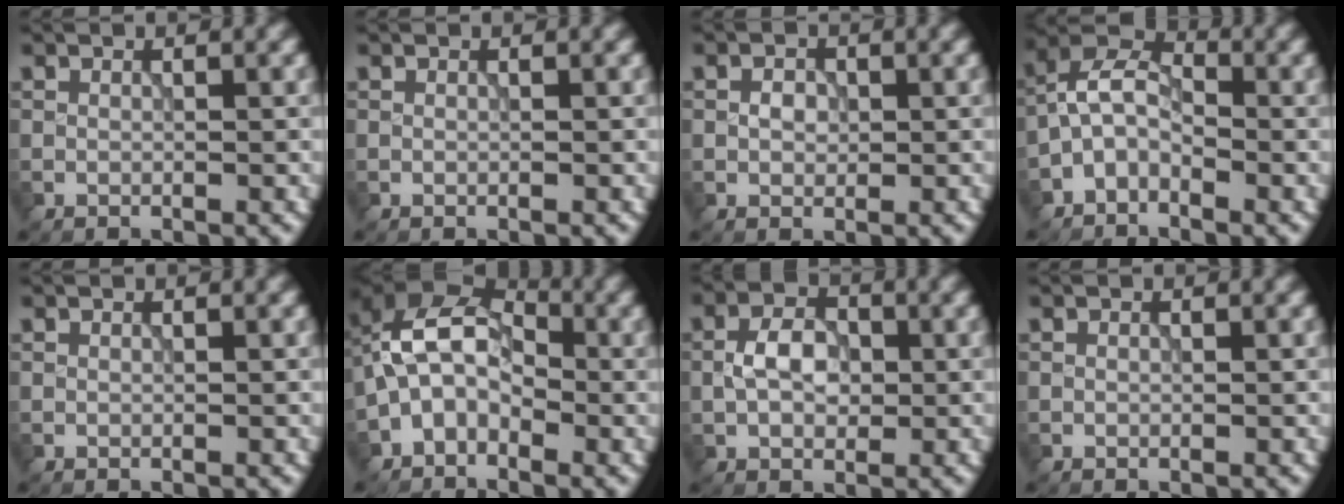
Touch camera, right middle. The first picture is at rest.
{"total": 0.0}
{"total": 1.2, "force": [0.1, 1.0, 0.7], "torque": [-0.011, 0.002, -0.003]}
{"total": 3.8, "force": [-1.6, 2.3, 2.5], "torque": [-0.049, 0.019, -0.041]}
{"total": 0.0}
{"total": 8.3, "force": [-0.9, 5.6, 6.1], "torque": [-0.109, 0.029, -0.035]}
{"total": 3.6, "force": [-0.1, 2.5, 2.6], "torque": [-0.050, 0.006, -0.006]}
{"total": 0.0}